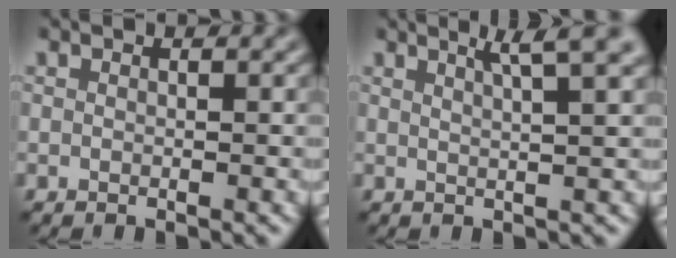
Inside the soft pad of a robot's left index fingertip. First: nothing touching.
{"total": 4.0, "force": [2.8, 0.9, 2.8], "torque": [-0.021, 0.015, 0.019]}